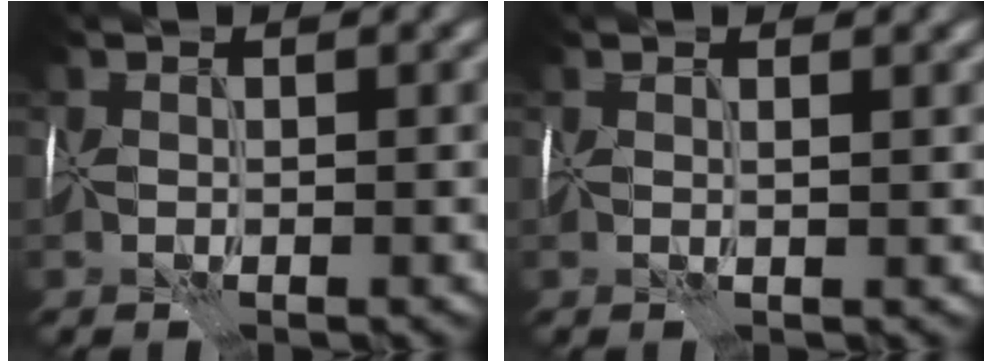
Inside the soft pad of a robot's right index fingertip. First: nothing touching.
{"total": 1.1, "force": [0.8, -0.3, 0.7], "torque": [-0.010, 0.000, 0.009]}